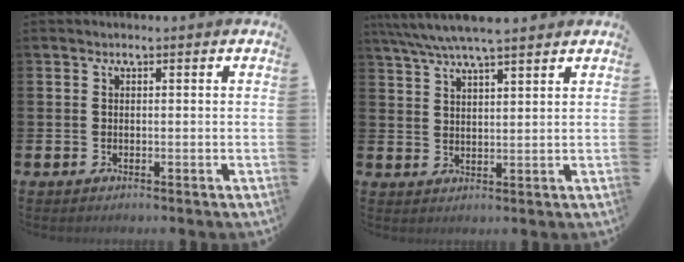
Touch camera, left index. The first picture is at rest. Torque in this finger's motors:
{"motor_torque": [0.37, -0.46, 0.96, 0.21]}